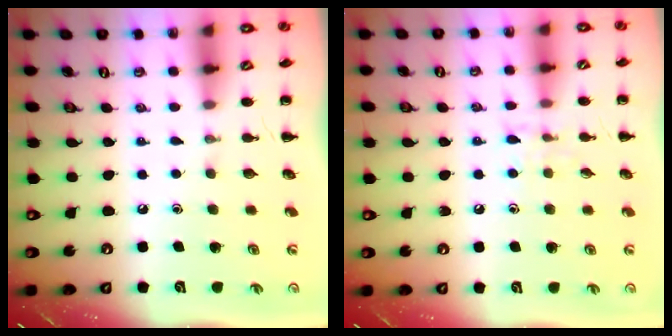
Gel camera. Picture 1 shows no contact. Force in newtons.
{"total": 6.0, "press": 5.9, "slide": 1.2}